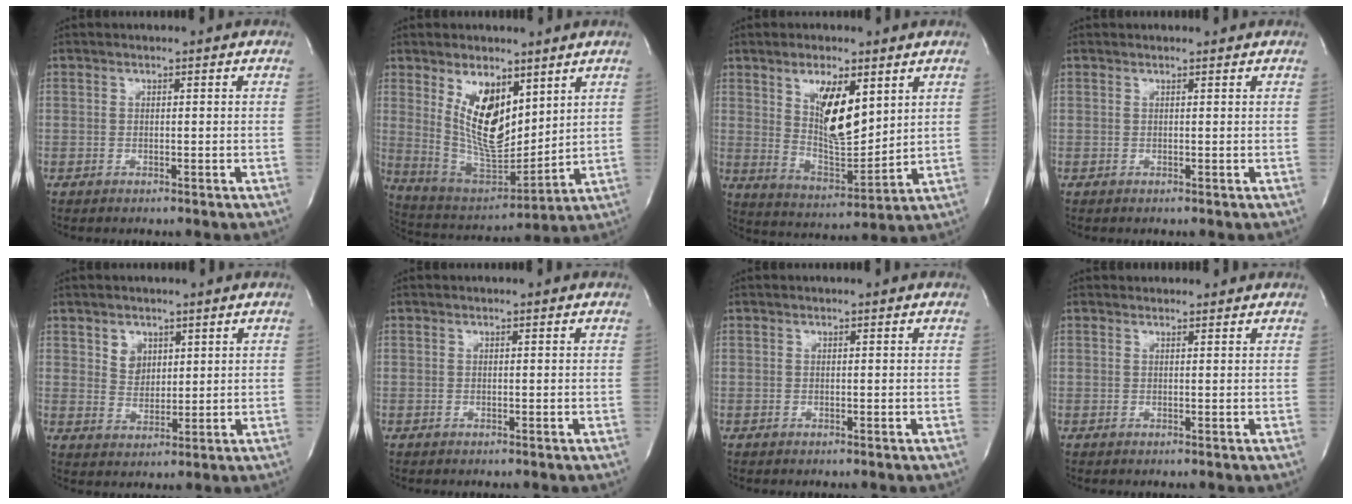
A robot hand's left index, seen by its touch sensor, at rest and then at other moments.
{"total": 12.1, "force": [5.0, 5.1, 9.8], "torque": [-0.193, -0.007, 0.106]}
{"total": 10.8, "force": [4.2, 3.6, 9.2], "torque": [-0.169, -0.010, 0.085]}
{"total": 0.5, "force": [0.5, 0.2, -0.1], "torque": [-0.008, 0.002, 0.007]}
{"total": 3.8, "force": [1.9, 3.0, 1.4], "torque": [-0.028, -0.003, 0.040]}
{"total": 0.0}
{"total": 0.0}
{"total": 1.2, "force": [1.1, 0.5, -0.1], "torque": [-0.006, 0.006, 0.015]}